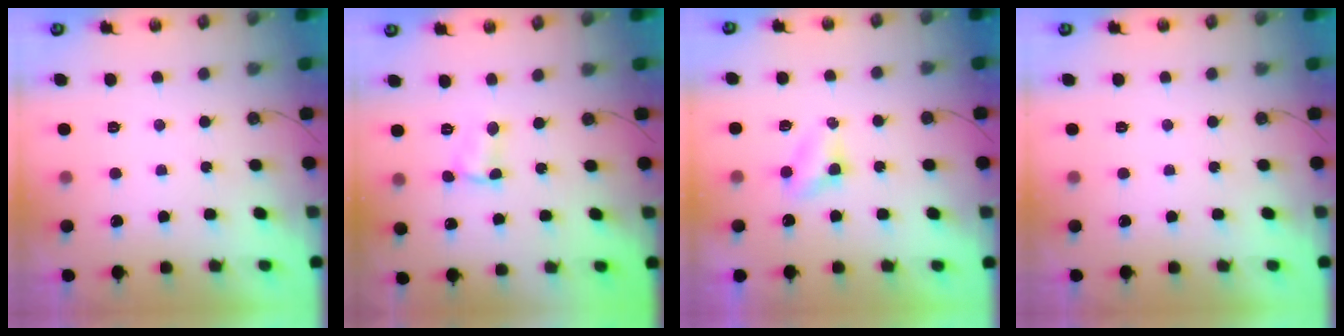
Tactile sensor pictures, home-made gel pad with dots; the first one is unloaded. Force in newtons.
{"total": 2.3, "press": 2.3, "slide": 0.3}
{"total": 3.7, "press": 3.7, "slide": 0.6}
{"total": 0.0}